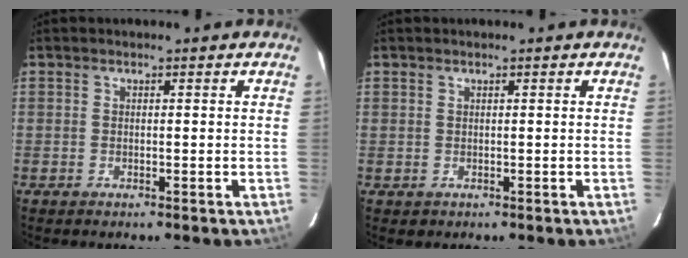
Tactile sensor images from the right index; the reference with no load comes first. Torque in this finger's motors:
{"motor_torque": [-0.26, 0.15, -0.43, -0.17]}